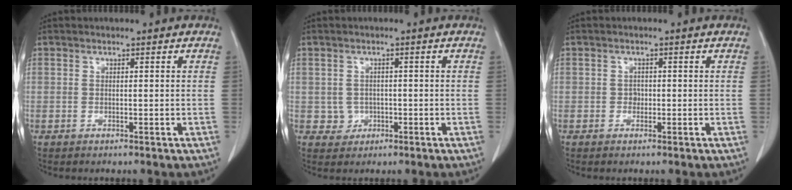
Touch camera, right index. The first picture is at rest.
{"total": 2.4, "force": [-0.3, 2.4, 0.1], "torque": [0.009, 0.008, 0.002]}
{"total": 0.9, "force": [-0.2, 0.8, 0.4], "torque": [-0.001, 0.005, -0.003]}